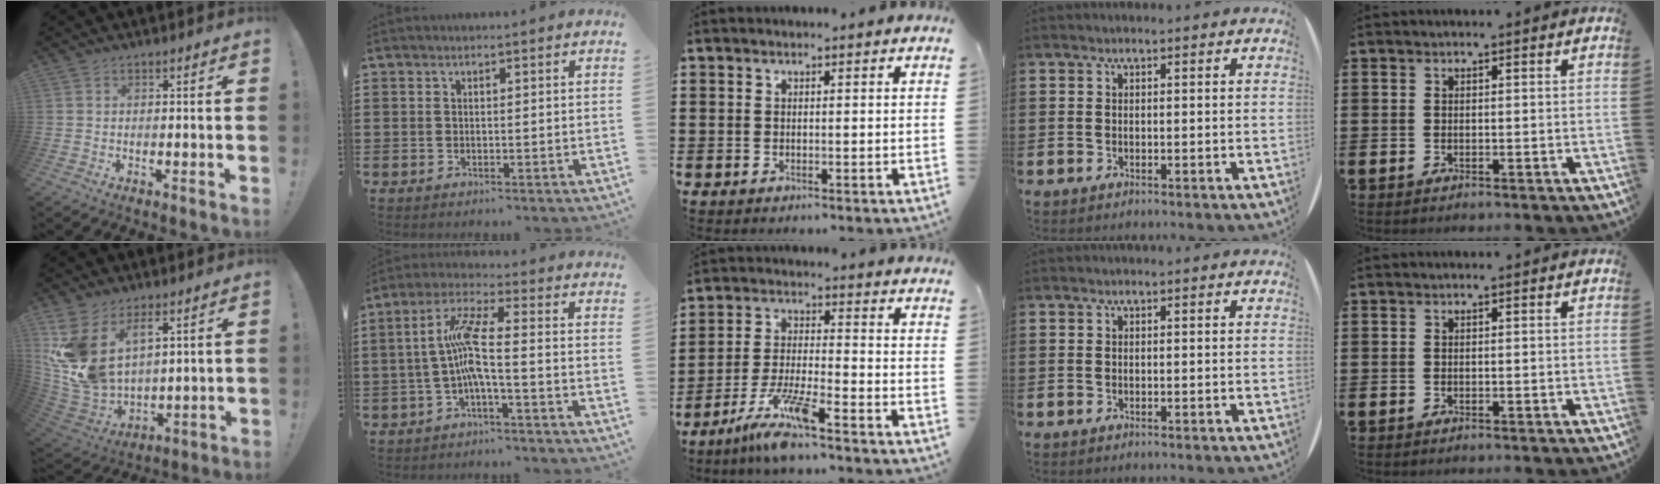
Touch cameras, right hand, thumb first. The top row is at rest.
{"thumb": {"total": 15.3, "force": [6.9, 9.8, 9.6], "torque": [-0.207, -0.050, 0.133]}, "index": {"total": 7.7, "force": [-1.3, 1.1, 7.5], "torque": [-0.164, -0.006, -0.032]}, "middle": {"total": 8.1, "force": [-6.2, 0.3, 5.2], "torque": [-0.115, -0.014, -0.121]}}